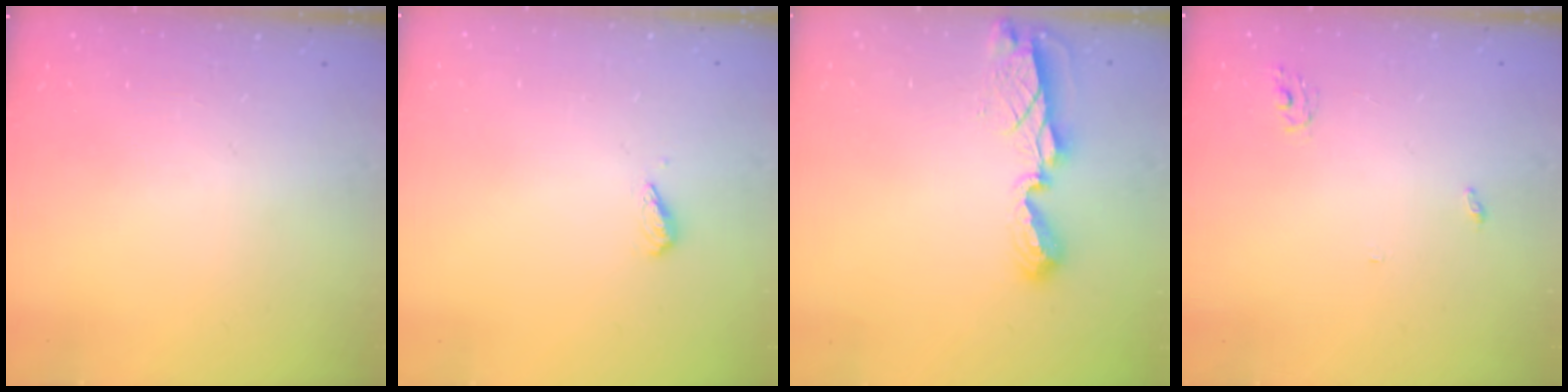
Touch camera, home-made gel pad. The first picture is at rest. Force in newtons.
{"total": 3.0, "press": 2.9, "slide": 0.6}
{"total": 8.3, "press": 8.3, "slide": 0.7}
{"total": 2.8, "press": 2.8, "slide": 0.2}